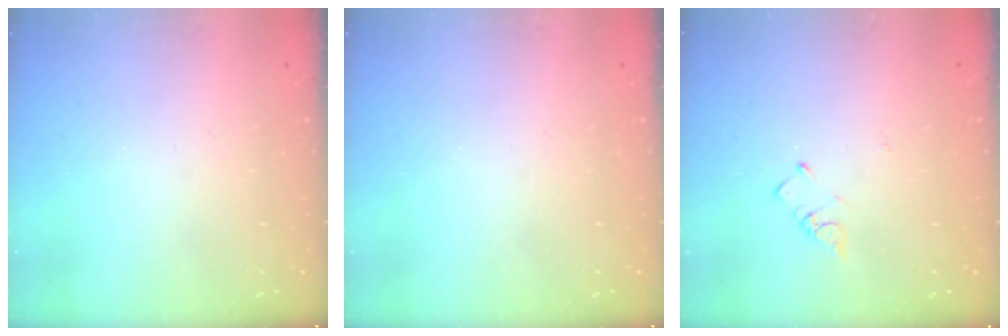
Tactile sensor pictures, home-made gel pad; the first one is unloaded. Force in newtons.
{"total": 2.2, "press": 2.1, "slide": 0.4}
{"total": 2.6, "press": 2.6, "slide": 0.5}